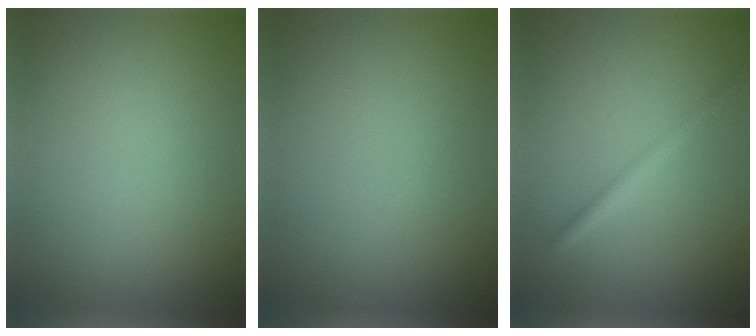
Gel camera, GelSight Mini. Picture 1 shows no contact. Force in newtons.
{"total": 0.0}
{"total": 2.5, "press": 2.5, "slide": 0.0}